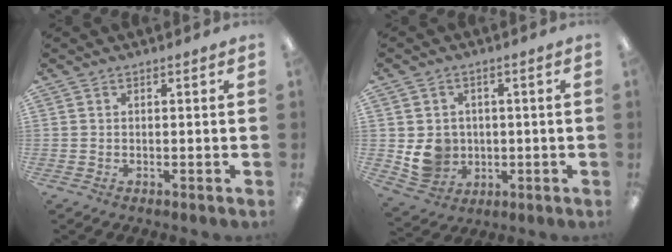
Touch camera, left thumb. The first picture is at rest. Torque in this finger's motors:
{"motor_torque": [-0.43, 0.59, 0.27, -0.34, 0.04]}